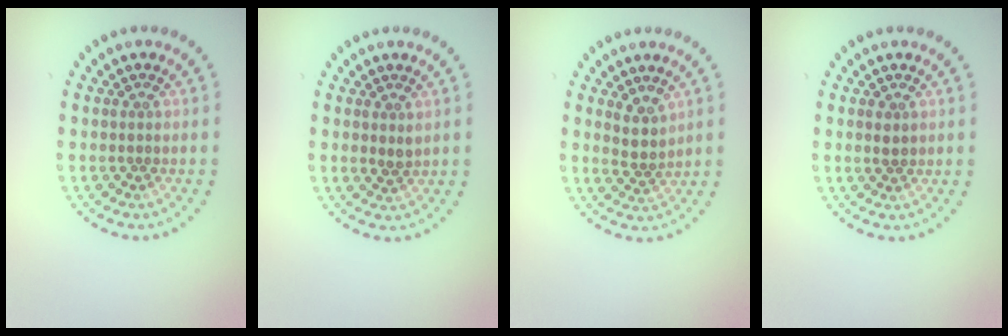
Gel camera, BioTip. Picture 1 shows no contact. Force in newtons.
{"total": 1.0, "press": 0.9, "slide": 0.4}
{"total": 2.1, "press": 1.7, "slide": 1.3}
{"total": 1.1, "press": 1.1, "slide": 0.2}